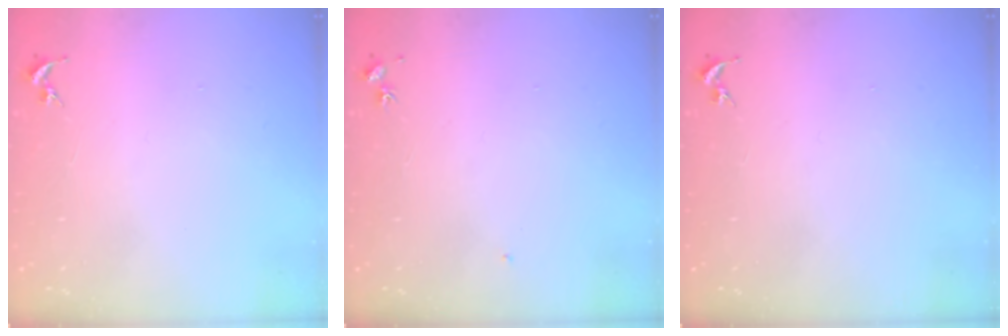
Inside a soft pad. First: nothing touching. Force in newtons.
{"total": 4.4, "press": 4.4, "slide": 0.5}
{"total": 0.0}